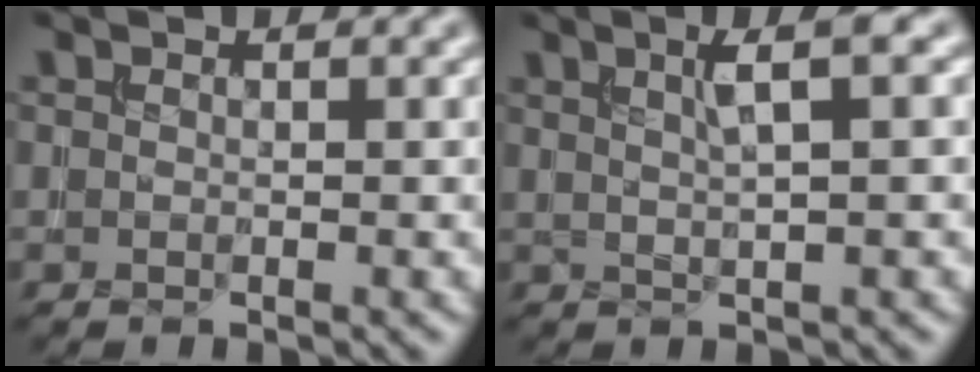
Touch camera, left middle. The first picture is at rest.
{"total": 3.0, "force": [1.2, 0.5, 2.7], "torque": [-0.040, 0.006, 0.021]}